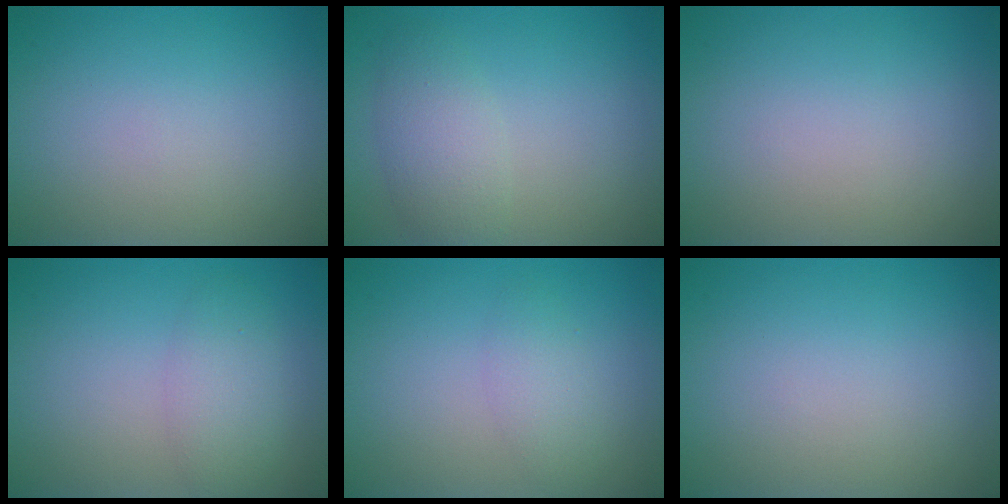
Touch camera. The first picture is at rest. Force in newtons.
{"total": 3.2, "press": 3.2, "slide": 0.0}
{"total": 0.0}
{"total": 2.8, "press": 2.8, "slide": 0.1}
{"total": 1.8, "press": 1.8, "slide": 0.1}
{"total": 0.0}